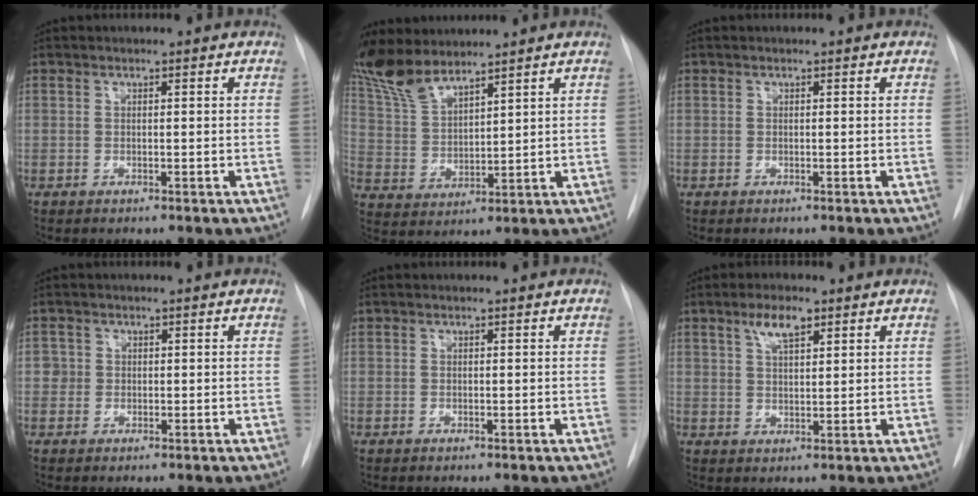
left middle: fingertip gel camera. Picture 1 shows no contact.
{"total": 9.4, "force": [8.2, 2.4, 4.1], "torque": [-0.095, 0.008, 0.172]}
{"total": 0.0}
{"total": 1.5, "force": [0.1, 1.5, 0.1], "torque": [0.014, 0.005, -0.003]}
{"total": 0.0}
{"total": 4.3, "force": [2.6, 1.2, 3.2], "torque": [-0.063, 0.004, 0.049]}